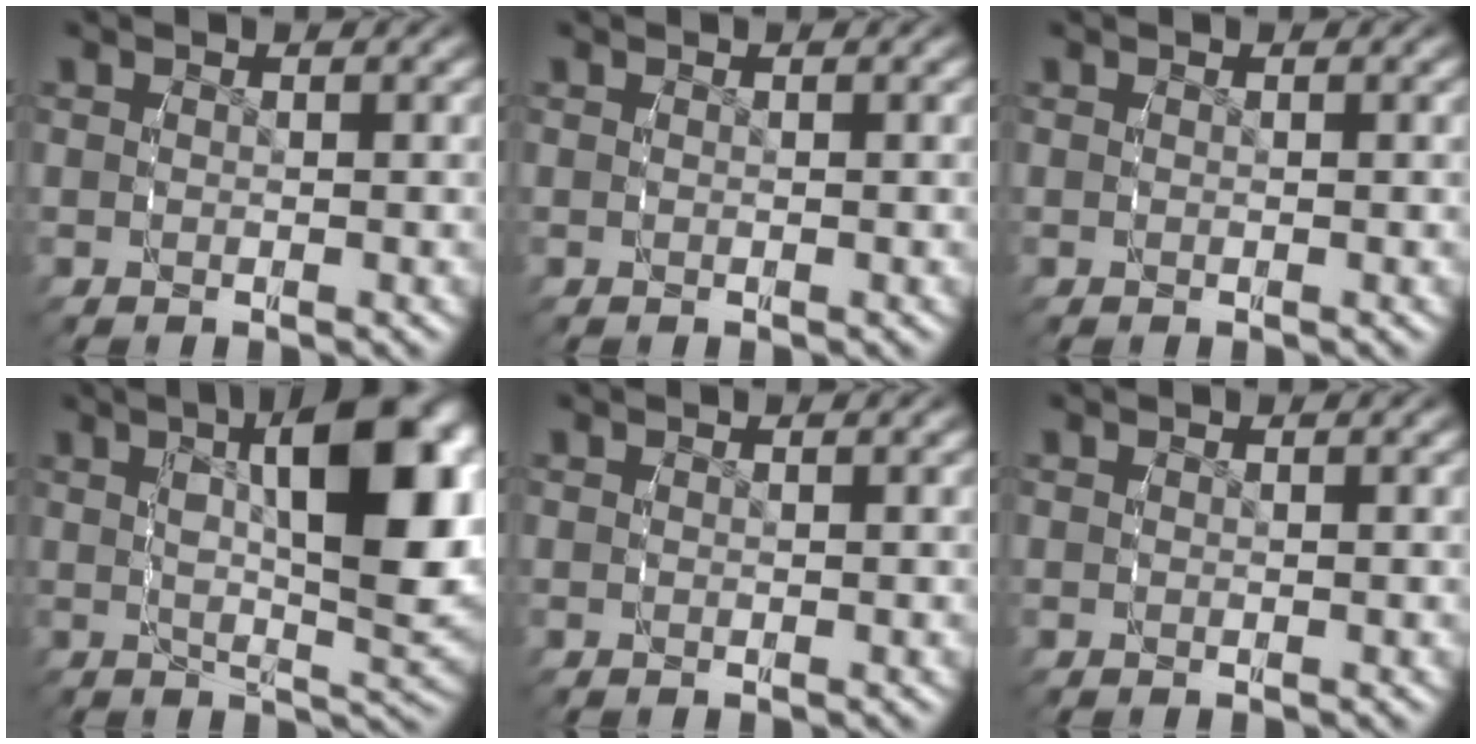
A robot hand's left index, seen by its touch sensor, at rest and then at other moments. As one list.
[{"total": 0.0}, {"total": 0.0}, {"total": 11.5, "force": [2.4, 3.7, 10.6], "torque": [-0.150, 0.007, 0.042]}, {"total": 0.0}, {"total": 0.0}]